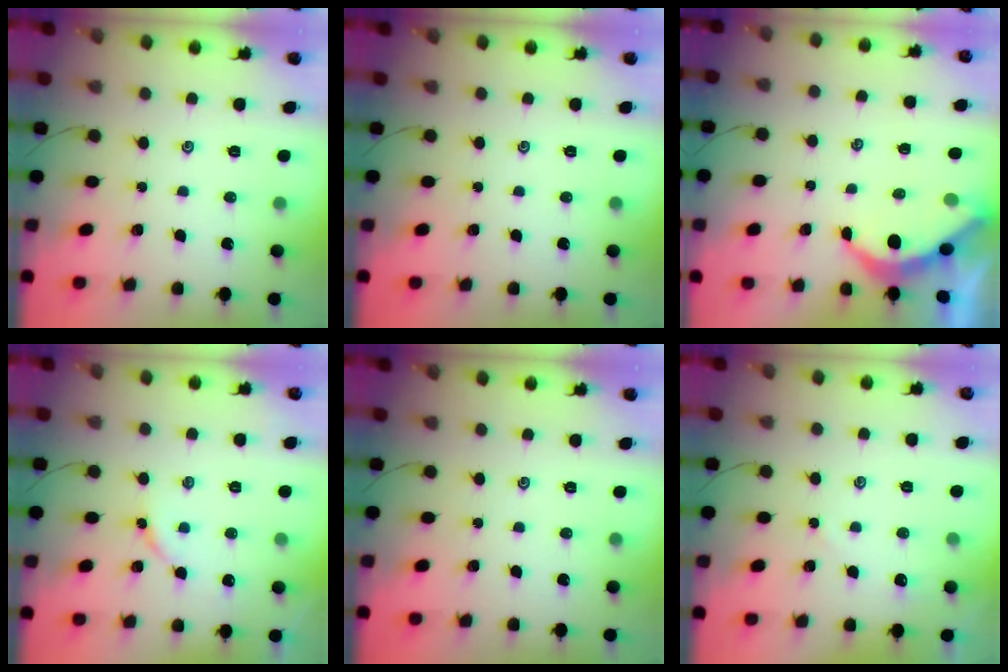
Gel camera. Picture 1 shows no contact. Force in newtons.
{"total": 0.0}
{"total": 4.9, "press": 4.9, "slide": 0.4}
{"total": 4.4, "press": 4.4, "slide": 0.5}
{"total": 0.0}
{"total": 1.8, "press": 1.8, "slide": 0.3}